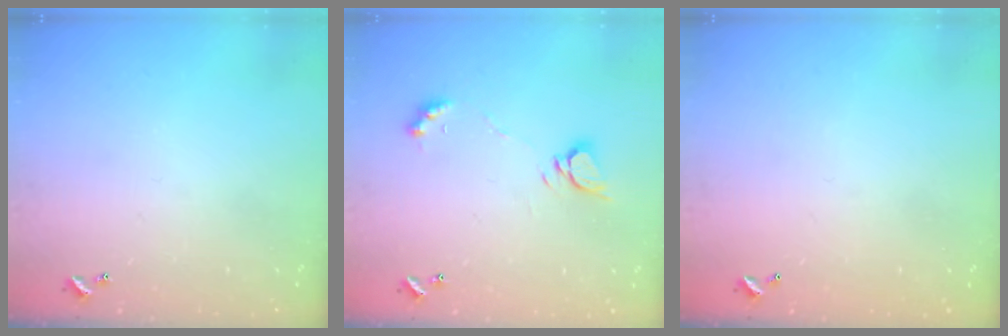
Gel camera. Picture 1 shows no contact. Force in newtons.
{"total": 4.9, "press": 4.9, "slide": 0.6}
{"total": 2.7, "press": 2.7, "slide": 0.1}